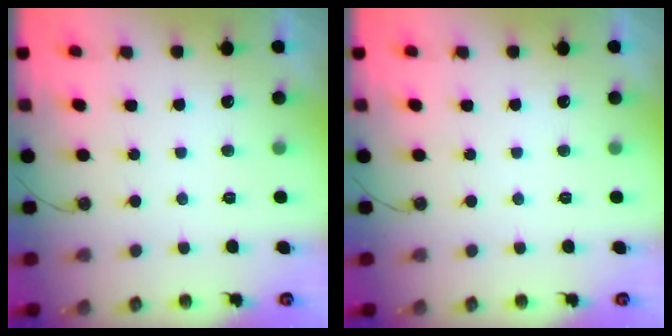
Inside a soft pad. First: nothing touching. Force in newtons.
{"total": 0.0}